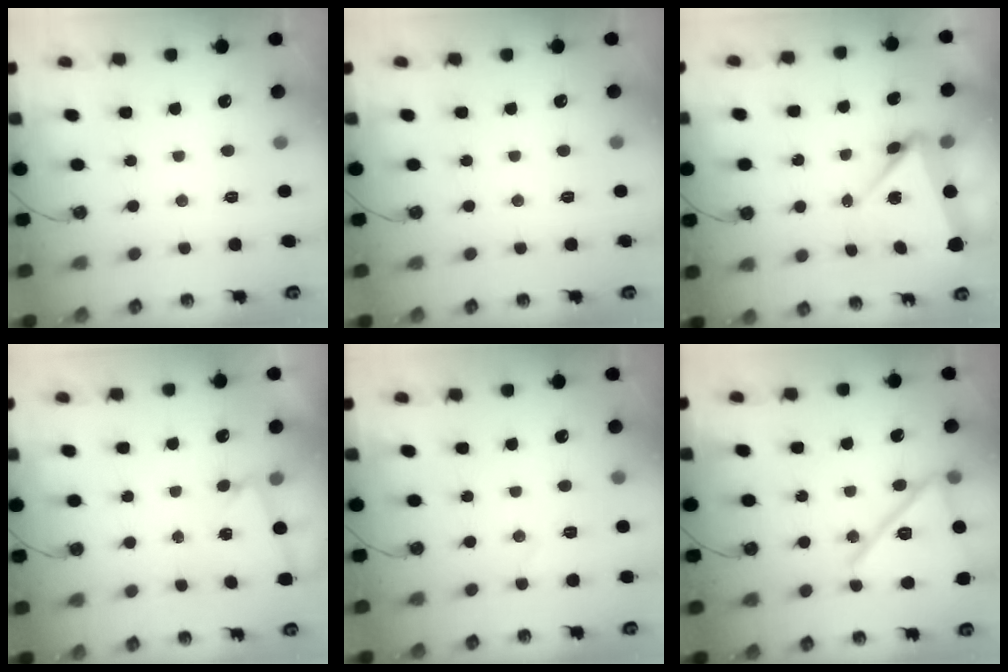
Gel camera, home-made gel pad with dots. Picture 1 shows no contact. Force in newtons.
{"total": 0.0}
{"total": 5.4, "press": 5.2, "slide": 1.2}
{"total": 1.6, "press": 0.9, "slide": 1.2}
{"total": 5.0, "press": 4.6, "slide": 2.0}
{"total": 17.4, "press": 17.4, "slide": 1.1}